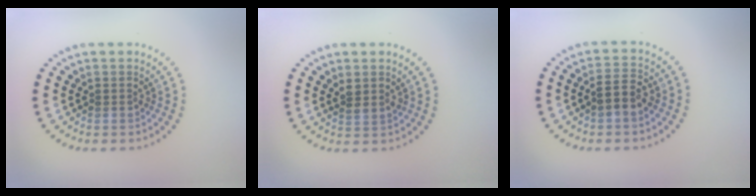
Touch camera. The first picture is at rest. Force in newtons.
{"total": 1.1, "press": 0.9, "slide": 0.7}
{"total": 2.5, "press": 2.4, "slide": 0.6}